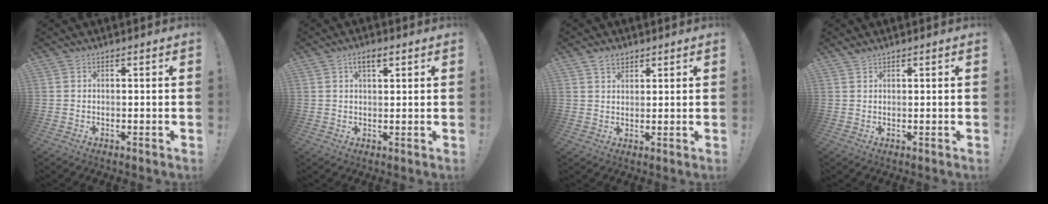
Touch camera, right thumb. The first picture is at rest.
{"total": 3.9, "force": [1.8, 1.7, 3.0], "torque": [-0.047, 0.000, 0.028]}
{"total": 3.6, "force": [2.5, 2.2, 1.3], "torque": [-0.014, -0.011, 0.044]}
{"total": 1.1, "force": [1.0, 0.2, 0.5], "torque": [-0.008, -0.001, 0.018]}